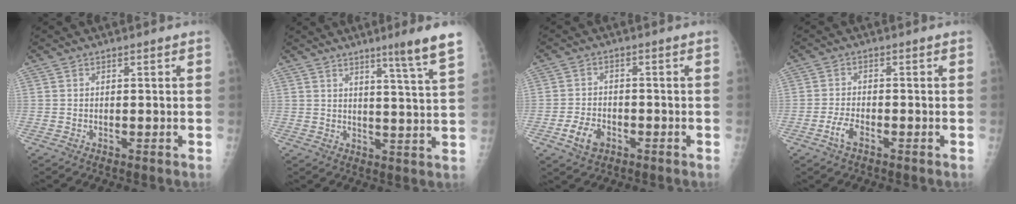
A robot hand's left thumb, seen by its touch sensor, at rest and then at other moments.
{"total": 8.4, "force": [5.6, -1.0, 6.2], "torque": [-0.088, -0.039, 0.076]}
{"total": 4.9, "force": [-2.3, 3.3, 2.8], "torque": [-0.048, 0.012, -0.039]}
{"total": 3.0, "force": [-1.7, 1.2, 2.1], "torque": [-0.048, 0.009, -0.034]}